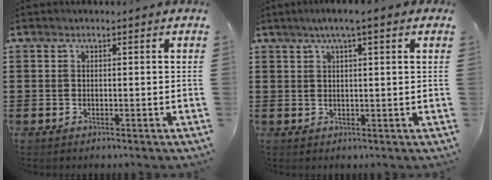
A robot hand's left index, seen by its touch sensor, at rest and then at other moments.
{"total": 3.0, "force": [1.7, 0.1, 2.4], "torque": [-0.049, 0.003, 0.029]}